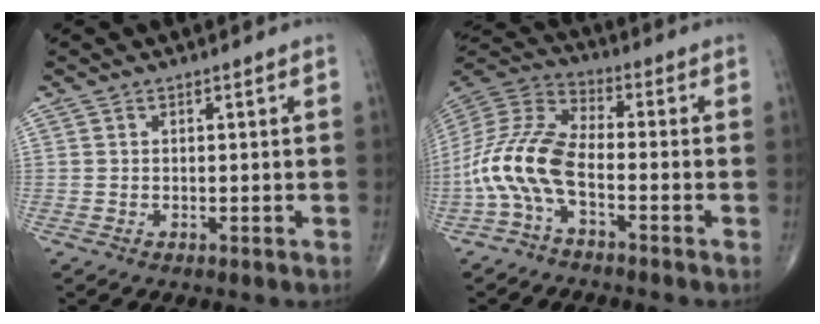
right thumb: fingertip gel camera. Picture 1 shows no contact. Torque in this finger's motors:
{"motor_torque": [1.09, 1.82, 1.63, -0.54, 0.18]}